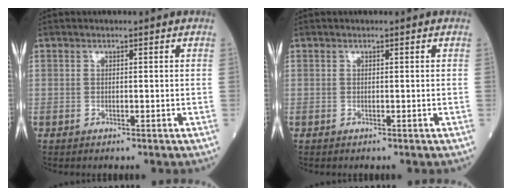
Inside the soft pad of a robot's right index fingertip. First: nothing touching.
{"total": 0.0}